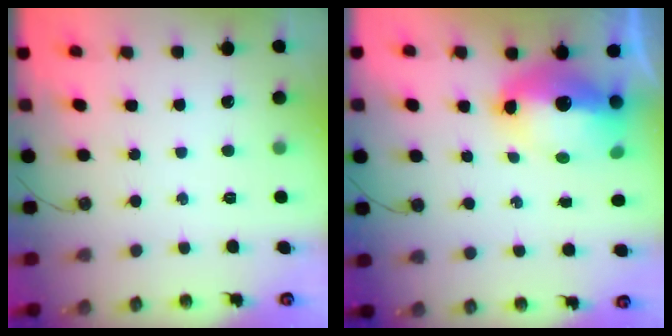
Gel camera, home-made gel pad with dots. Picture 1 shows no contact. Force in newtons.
{"total": 13.7, "press": 13.6, "slide": 1.6}